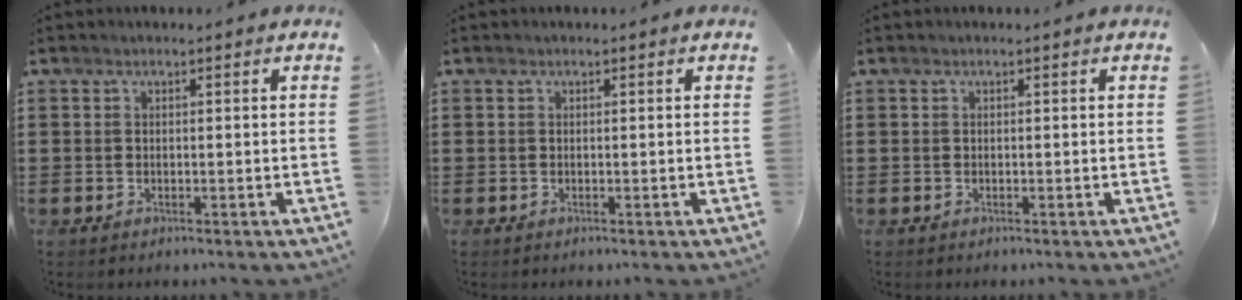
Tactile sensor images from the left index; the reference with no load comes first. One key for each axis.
{"total": 0.0}
{"total": 0.0}